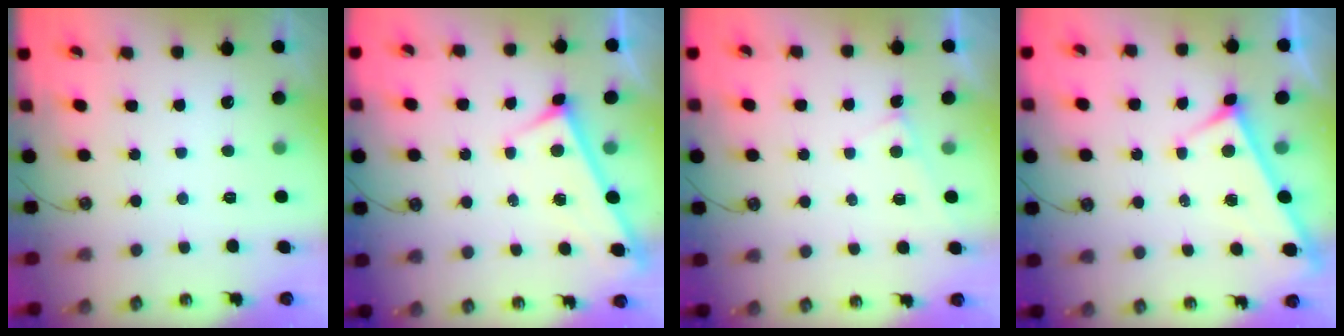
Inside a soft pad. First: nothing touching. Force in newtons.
{"total": 3.1, "press": 3.1, "slide": 0.3}
{"total": 2.2, "press": 2.2, "slide": 0.2}
{"total": 3.9, "press": 3.9, "slide": 0.4}